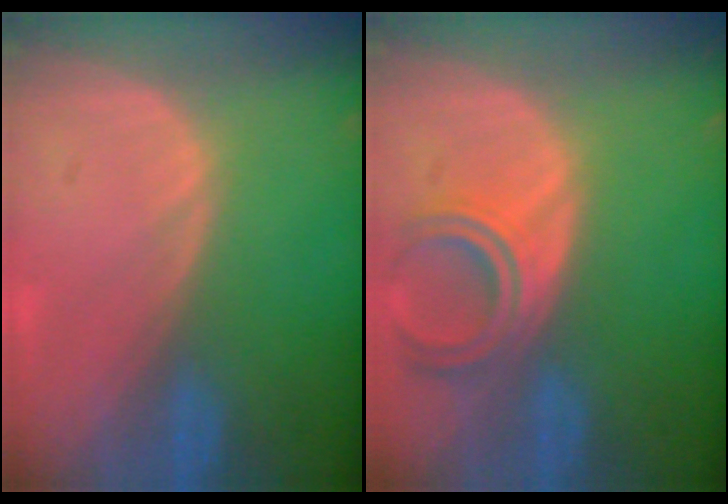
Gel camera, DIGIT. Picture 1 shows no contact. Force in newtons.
{"total": 5.9, "press": 5.3, "slide": 2.6}